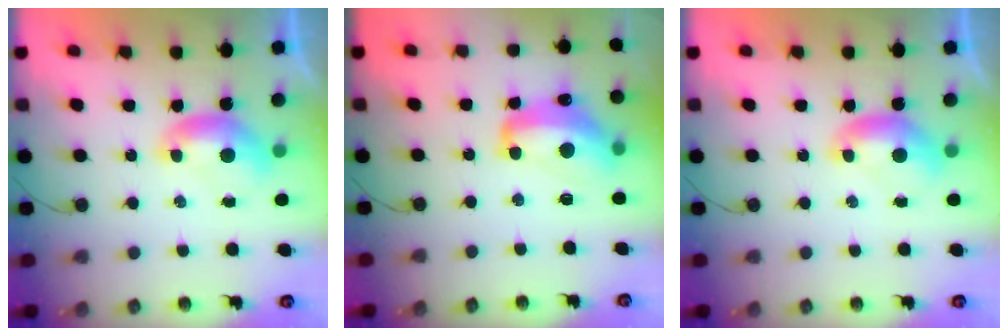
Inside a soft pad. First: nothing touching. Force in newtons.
{"total": 9.3, "press": 9.2, "slide": 1.0}
{"total": 0.0}